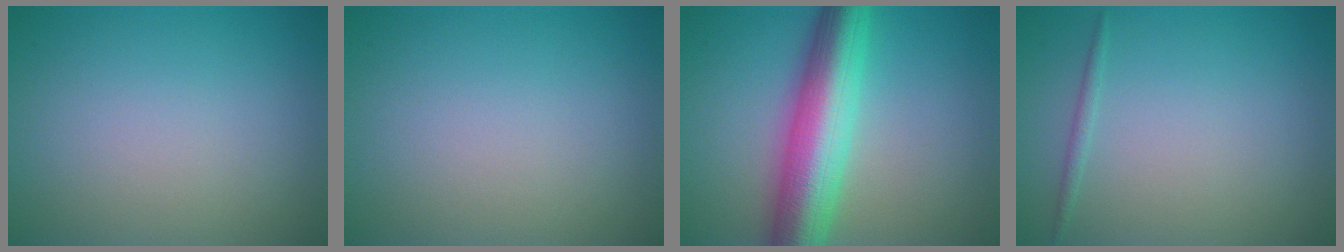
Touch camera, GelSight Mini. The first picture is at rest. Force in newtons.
{"total": 0.0}
{"total": 9.3, "press": 9.3, "slide": 0.3}
{"total": 0.7, "press": 0.7, "slide": 0.0}